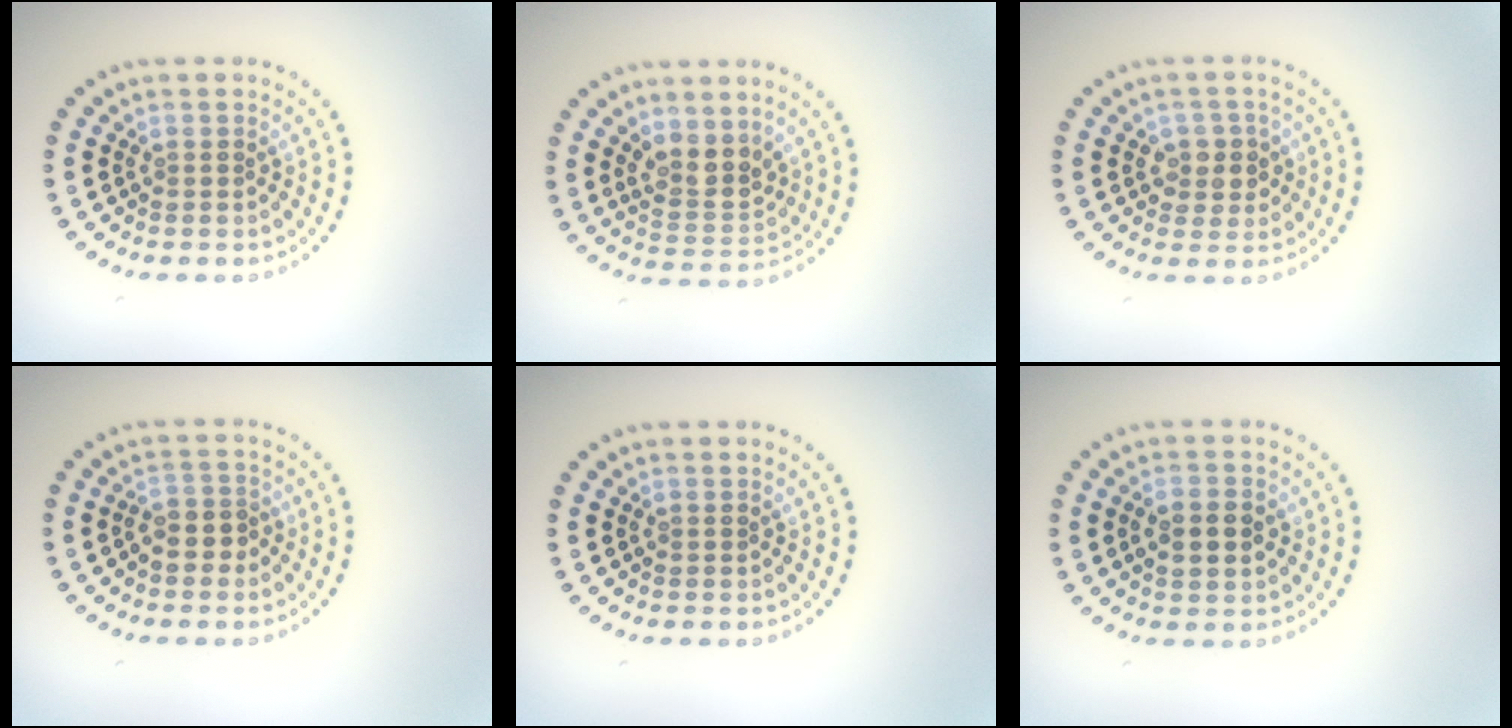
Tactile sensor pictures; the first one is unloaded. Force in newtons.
{"total": 3.2, "press": 2.9, "slide": 1.3}
{"total": 2.2, "press": 2.0, "slide": 0.8}
{"total": 2.5, "press": 2.2, "slide": 1.1}
{"total": 0.0}
{"total": 3.5, "press": 3.5, "slide": 0.2}